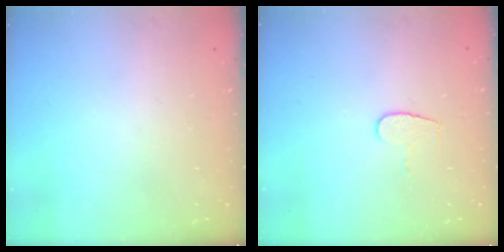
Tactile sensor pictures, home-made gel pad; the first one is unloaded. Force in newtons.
{"total": 5.0, "press": 5.0, "slide": 0.5}